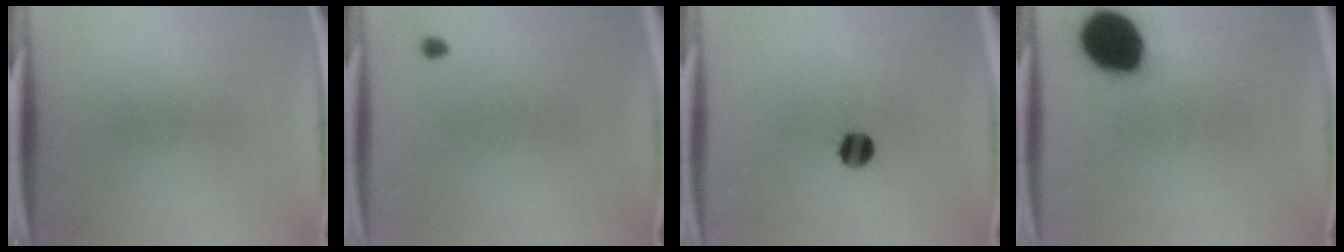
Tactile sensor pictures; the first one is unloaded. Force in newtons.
{"total": 0.9}
{"total": 5.0}
{"total": 17.6}